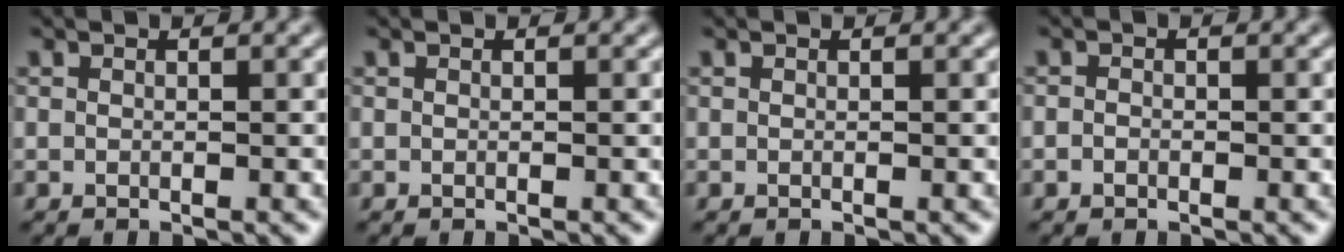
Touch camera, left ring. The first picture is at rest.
{"total": 0.0}
{"total": 0.0}
{"total": 0.6, "force": [-0.3, 0.5, 0.3], "torque": [-0.004, -0.002, -0.007]}